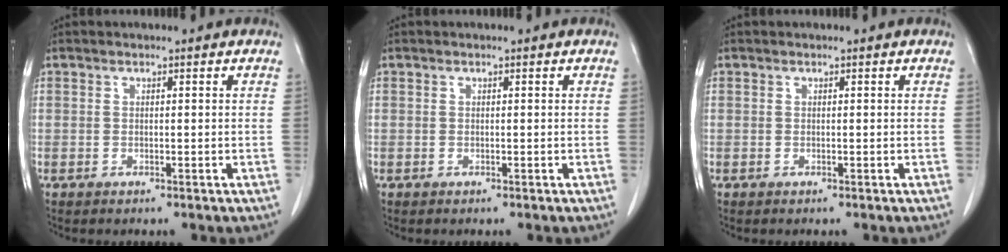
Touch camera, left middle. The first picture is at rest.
{"total": 0.0}
{"total": 0.0}